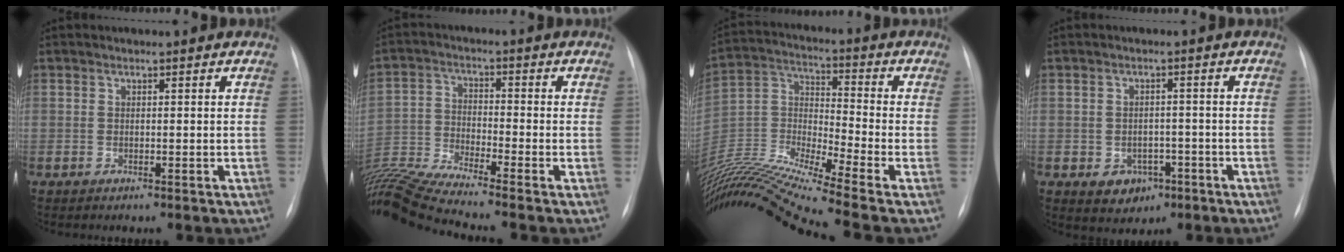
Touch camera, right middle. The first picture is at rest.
{"total": 11.6, "force": [-10.5, -2.3, 4.4], "torque": [-0.089, -0.013, -0.197]}
{"total": 22.3, "force": [-19.3, -2.1, 10.9], "torque": [-0.251, -0.012, -0.359]}
{"total": 4.8, "force": [-2.1, 3.8, 2.1], "torque": [-0.026, 0.010, -0.017]}